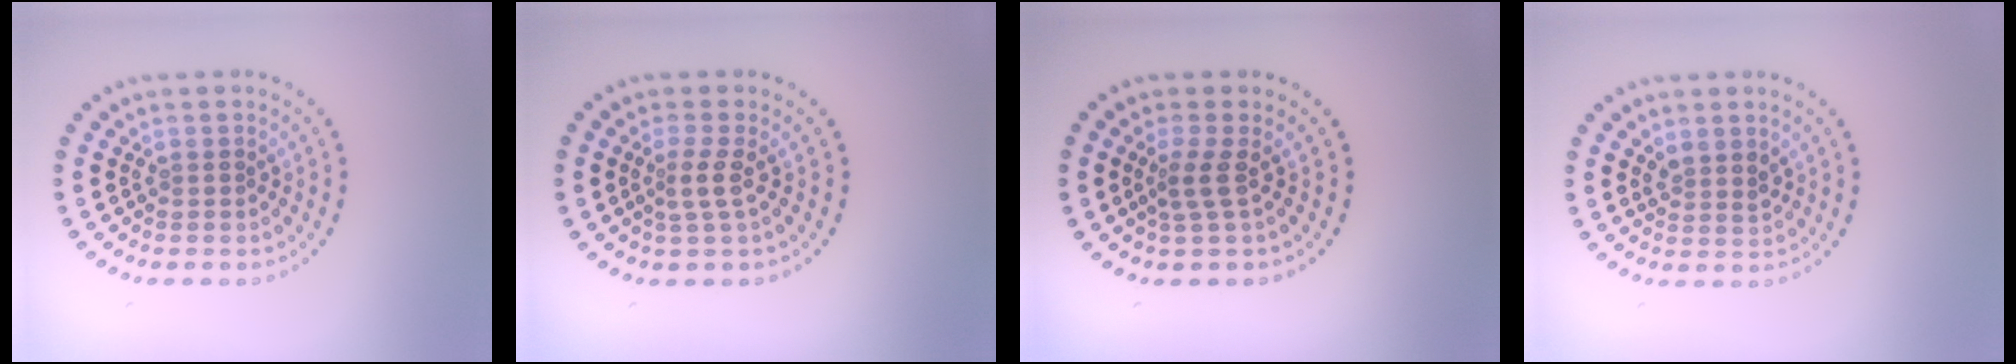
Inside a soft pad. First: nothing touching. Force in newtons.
{"total": 1.7, "press": 1.3, "slide": 1.2}
{"total": 1.8, "press": 1.2, "slide": 1.4}
{"total": 1.5, "press": 1.3, "slide": 0.8}